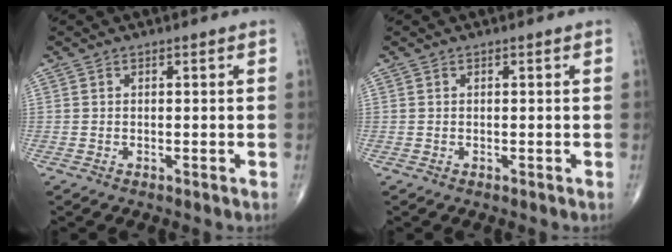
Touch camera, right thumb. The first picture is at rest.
{"total": 0.0}